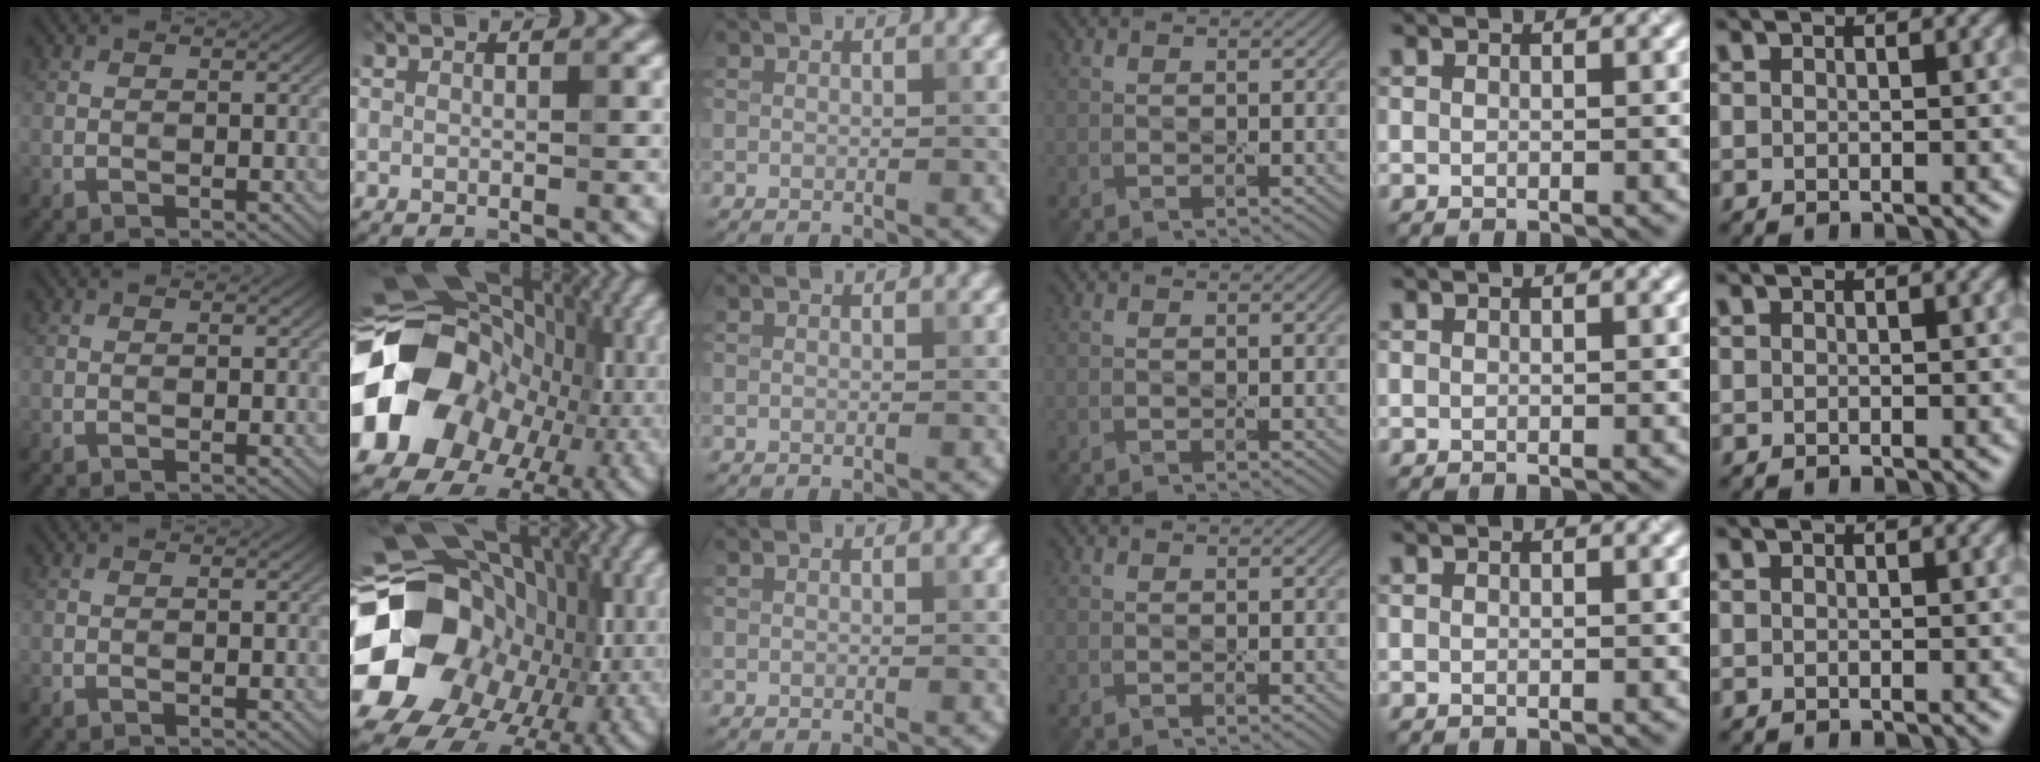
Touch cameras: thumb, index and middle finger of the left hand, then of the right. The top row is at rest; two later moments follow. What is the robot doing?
{"motion": "press", "object": "camera"}